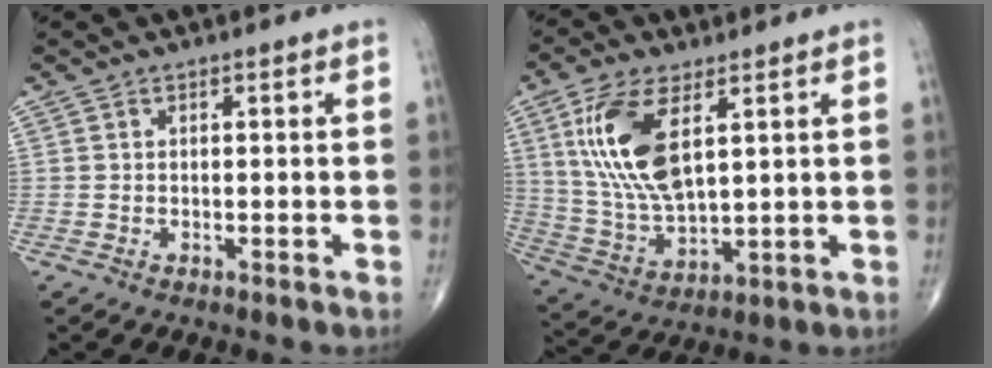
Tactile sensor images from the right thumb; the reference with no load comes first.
{"total": 15.0, "force": [5.1, 6.6, 12.4], "torque": [-0.257, -0.019, 0.109]}